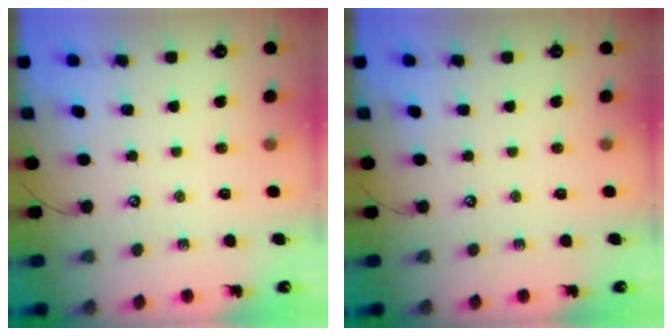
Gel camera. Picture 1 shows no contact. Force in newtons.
{"total": 0.0}